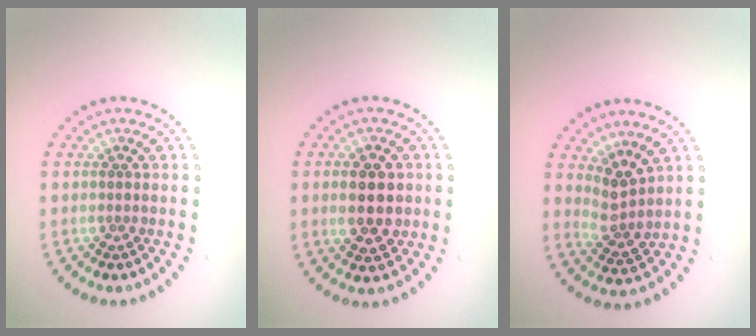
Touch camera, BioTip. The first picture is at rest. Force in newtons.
{"total": 4.7, "press": 4.7, "slide": 0.3}
{"total": 2.7, "press": 2.0, "slide": 1.8}